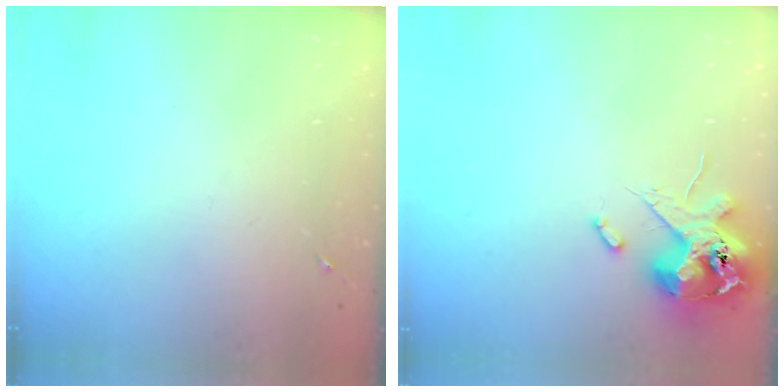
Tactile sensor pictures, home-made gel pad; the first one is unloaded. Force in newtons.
{"total": 13.1, "press": 12.9, "slide": 2.2}